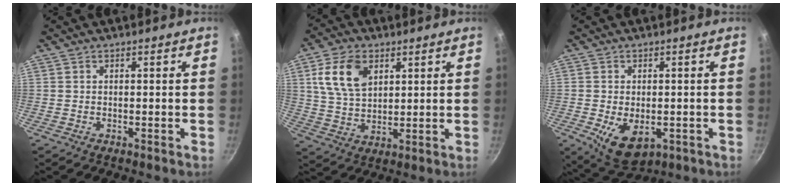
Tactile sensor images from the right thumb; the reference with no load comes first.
{"total": 11.3, "force": [4.2, 7.2, 7.6], "torque": [-0.126, -0.010, 0.083]}
{"total": 8.4, "force": [-2.2, 5.1, 6.4], "torque": [-0.093, -0.011, -0.020]}